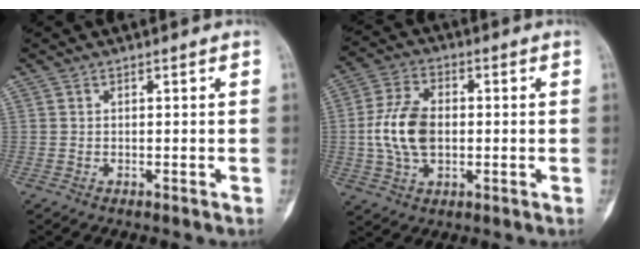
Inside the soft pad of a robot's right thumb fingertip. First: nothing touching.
{"total": 11.3, "force": [-0.3, 7.1, 8.7], "torque": [-0.167, 0.011, -0.007]}